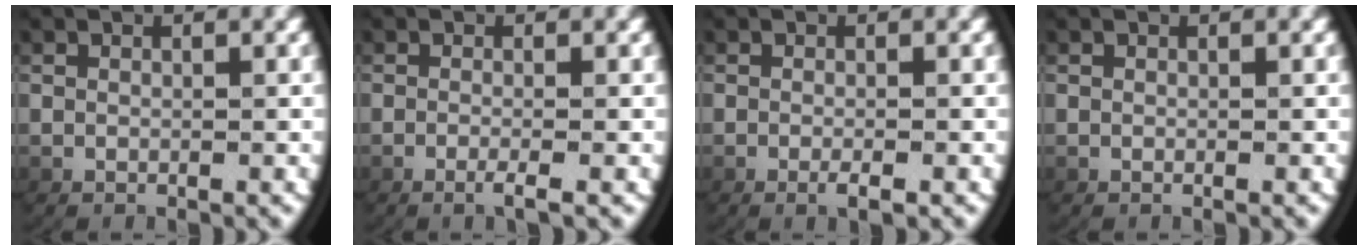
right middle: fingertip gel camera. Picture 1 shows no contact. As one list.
[{"total": 1.8, "force": [-1.2, 0.1, 1.4], "torque": [-0.034, -0.001, -0.019]}, {"total": 1.6, "force": [-1.1, 0.5, 1.1], "torque": [-0.024, 0.004, -0.019]}, {"total": 0.0}]